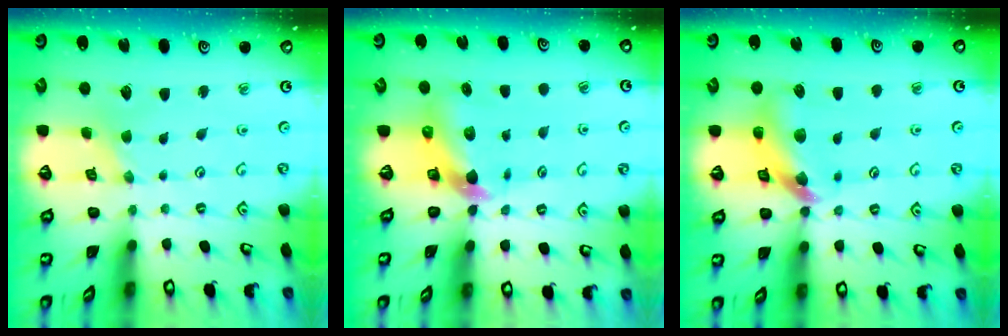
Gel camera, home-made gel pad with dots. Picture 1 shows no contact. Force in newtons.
{"total": 6.4, "press": 6.3, "slide": 1.2}
{"total": 11.7, "press": 11.6, "slide": 1.8}